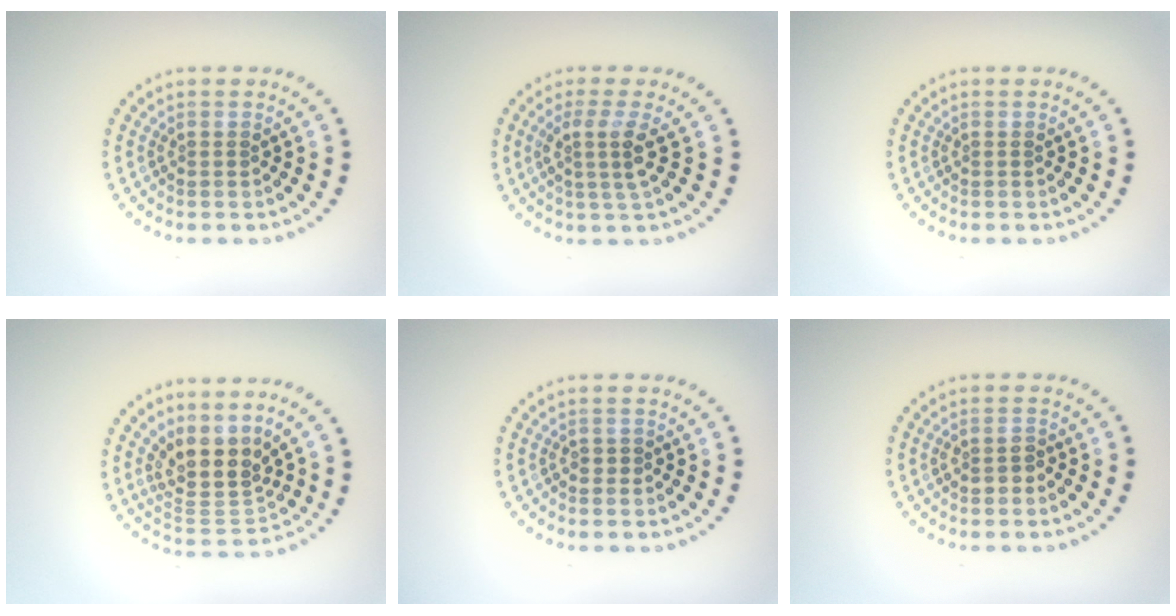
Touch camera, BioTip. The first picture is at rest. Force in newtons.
{"total": 2.6, "press": 2.0, "slide": 1.7}
{"total": 0.0}
{"total": 4.3, "press": 3.4, "slide": 2.6}
{"total": 0.6, "press": 0.3, "slide": 0.4}
{"total": 1.4, "press": 1.3, "slide": 0.5}